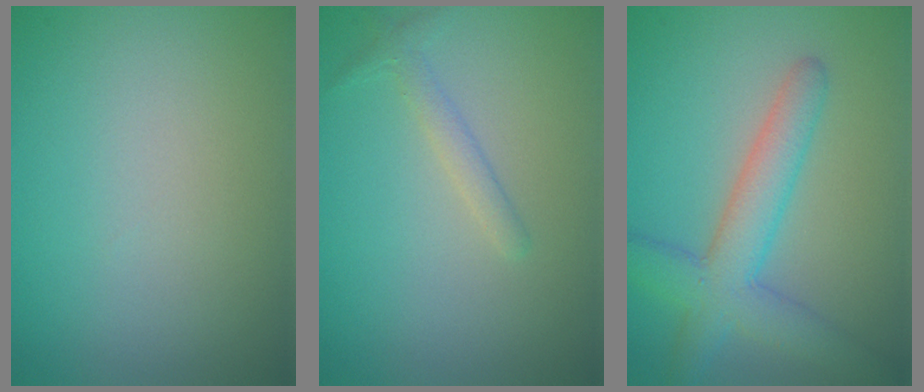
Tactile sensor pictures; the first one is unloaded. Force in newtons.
{"total": 1.4, "press": 1.4, "slide": 0.0}
{"total": 5.2, "press": 5.2, "slide": 0.1}